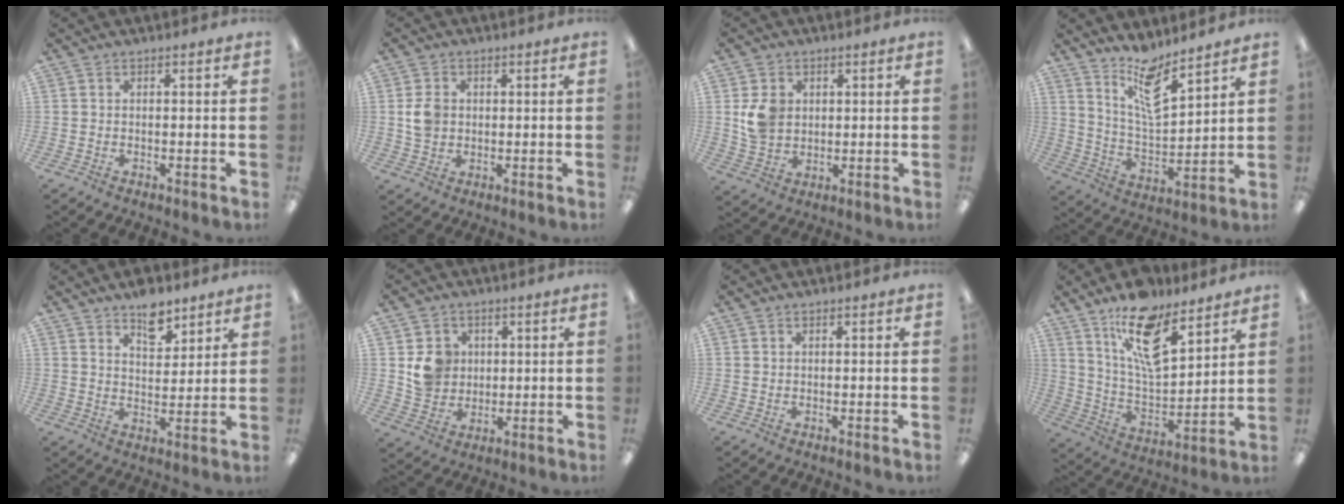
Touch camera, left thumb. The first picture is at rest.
{"total": 4.8, "force": [0.6, 4.1, 2.5], "torque": [-0.042, 0.007, 0.010]}
{"total": 7.1, "force": [1.8, 6.0, 3.2], "torque": [-0.047, 0.006, 0.037]}
{"total": 12.2, "force": [9.4, 3.7, 6.9], "torque": [-0.120, -0.057, 0.165]}
{"total": 8.0, "force": [5.9, 4.2, 3.4], "torque": [-0.029, -0.035, 0.100]}
{"total": 8.1, "force": [2.2, 7.5, 2.2], "torque": [-0.036, 0.003, 0.047]}
{"total": 0.6, "force": [0.5, 0.4, 0.1], "torque": [-0.003, 0.002, 0.009]}
{"total": 16.3, "force": [11.4, 6.5, 9.7], "torque": [-0.177, -0.056, 0.200]}